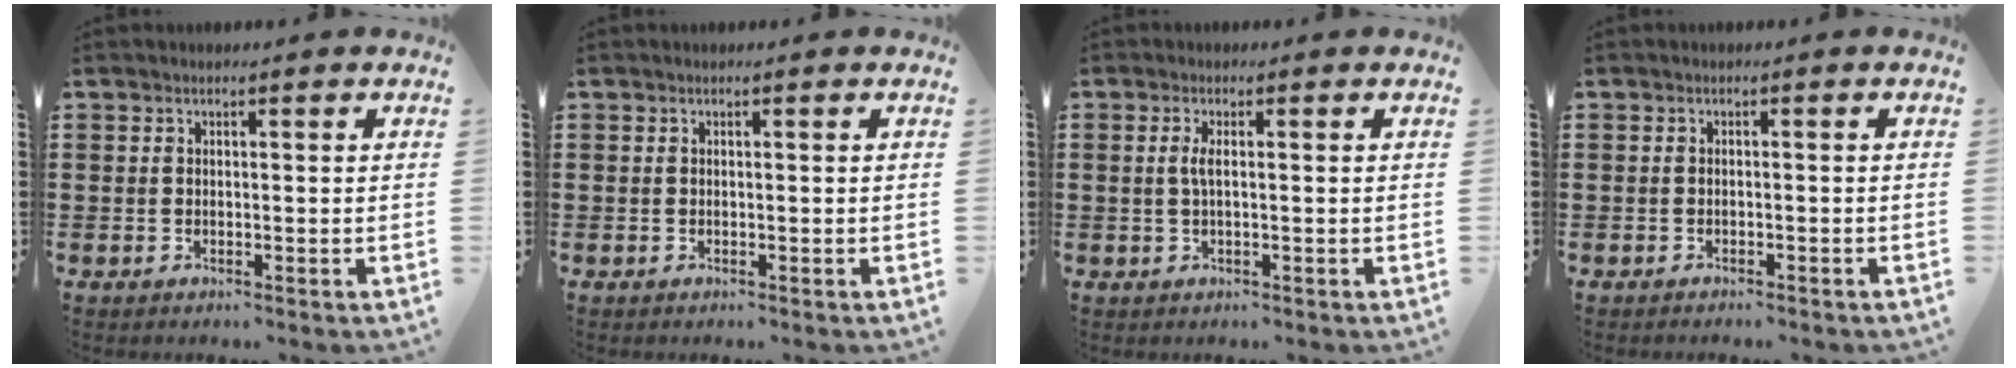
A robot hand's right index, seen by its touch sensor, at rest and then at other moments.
{"total": 0.0}
{"total": 1.9, "force": [0.0, 0.3, 1.9], "torque": [-0.045, -0.004, -0.004]}
{"total": 0.7, "force": [-0.7, 0.1, 0.2], "torque": [-0.005, -0.002, -0.013]}